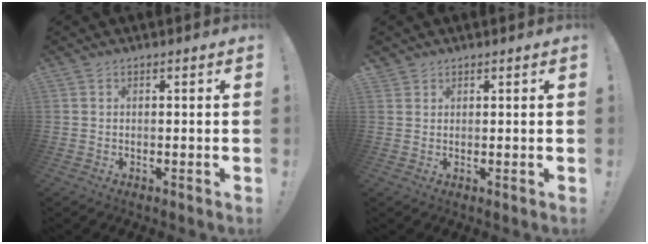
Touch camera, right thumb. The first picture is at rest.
{"total": 1.4, "force": [1.2, 0.7, 0.0], "torque": [0.004, -0.007, 0.023]}